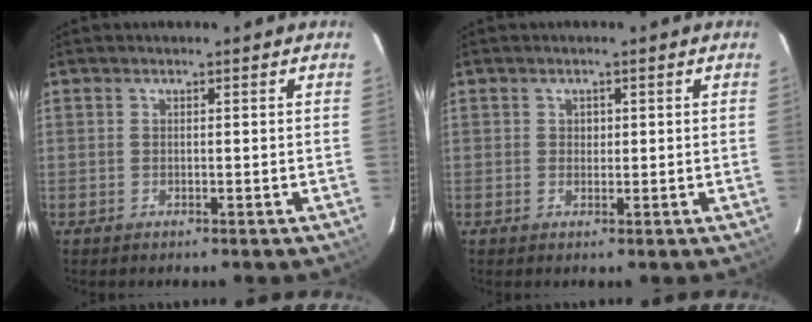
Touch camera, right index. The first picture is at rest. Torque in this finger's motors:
{"motor_torque": [0.07, 0.00, 0.04, 0.00]}